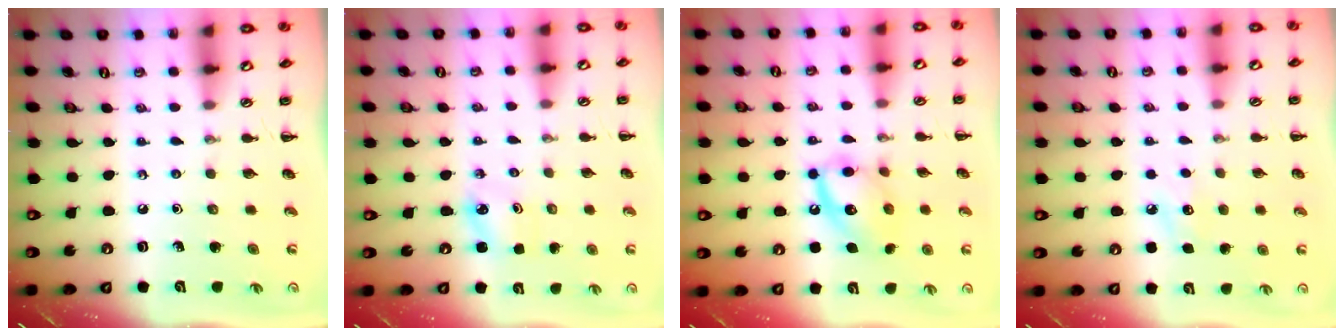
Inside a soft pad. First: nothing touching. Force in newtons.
{"total": 2.2, "press": 2.2, "slide": 0.3}
{"total": 12.7, "press": 12.7, "slide": 0.9}
{"total": 7.1, "press": 6.9, "slide": 1.9}